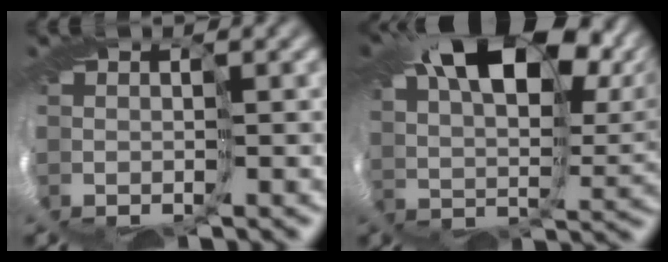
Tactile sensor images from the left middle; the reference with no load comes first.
{"total": 11.5, "force": [6.3, 4.7, 8.3], "torque": [-0.144, 0.023, 0.097]}